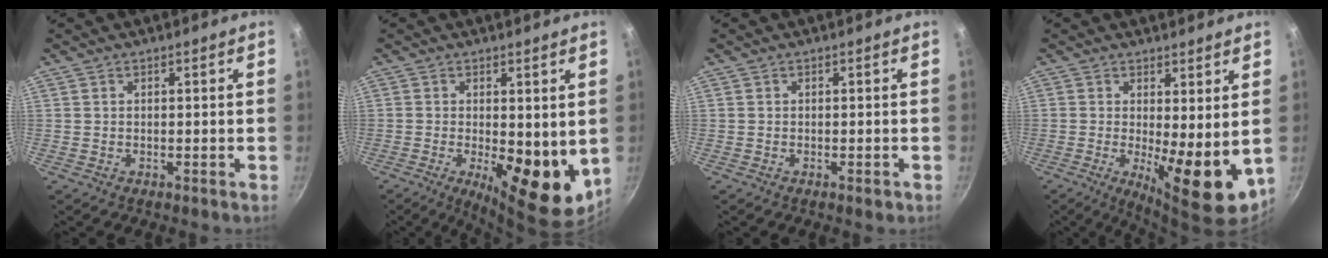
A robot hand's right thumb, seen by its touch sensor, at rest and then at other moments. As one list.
[{"total": 12.3, "force": [-0.7, 4.3, 11.5], "torque": [-0.151, -0.025, -0.003]}, {"total": 1.1, "force": [-0.6, 0.5, 0.8], "torque": [-0.011, 0.003, -0.010]}, {"total": 11.2, "force": [-0.3, 3.7, 10.6], "torque": [-0.134, -0.019, 0.005]}]